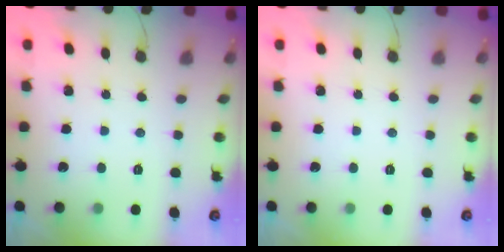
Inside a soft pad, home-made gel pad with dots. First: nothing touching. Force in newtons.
{"total": 0.0}